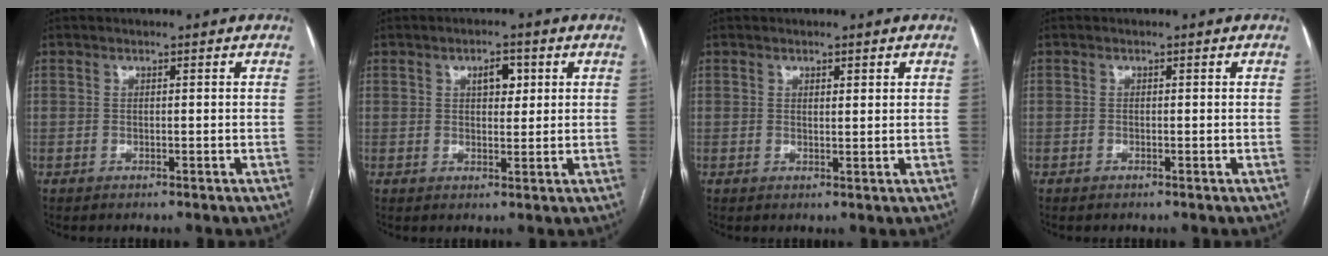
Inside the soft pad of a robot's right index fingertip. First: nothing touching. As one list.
[{"total": 3.5, "force": [1.3, 1.8, 2.7], "torque": [-0.040, 0.006, 0.020]}, {"total": 1.2, "force": [0.8, 0.3, 0.8], "torque": [-0.015, -0.004, 0.012]}, {"total": 0.0}]